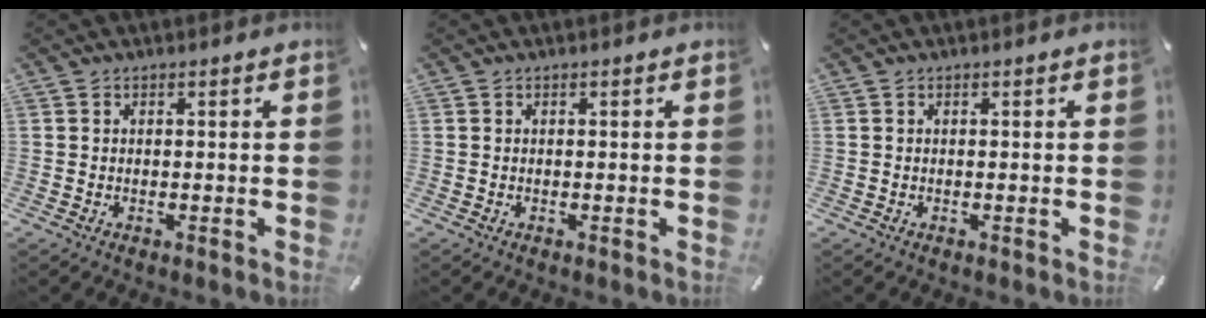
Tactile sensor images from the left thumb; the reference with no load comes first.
{"total": 0.0}
{"total": 0.0}